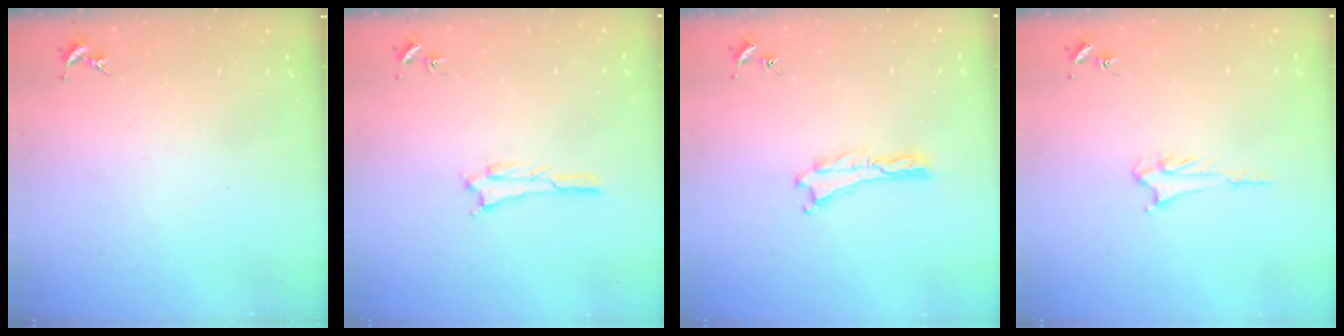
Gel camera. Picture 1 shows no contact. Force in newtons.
{"total": 1.1, "press": 1.1, "slide": 0.1}
{"total": 0.0}
{"total": 3.0, "press": 3.0, "slide": 0.3}